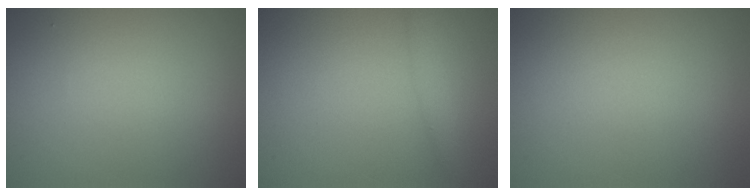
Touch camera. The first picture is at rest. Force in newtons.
{"total": 1.7, "press": 1.7, "slide": 0.0}
{"total": 0.0}